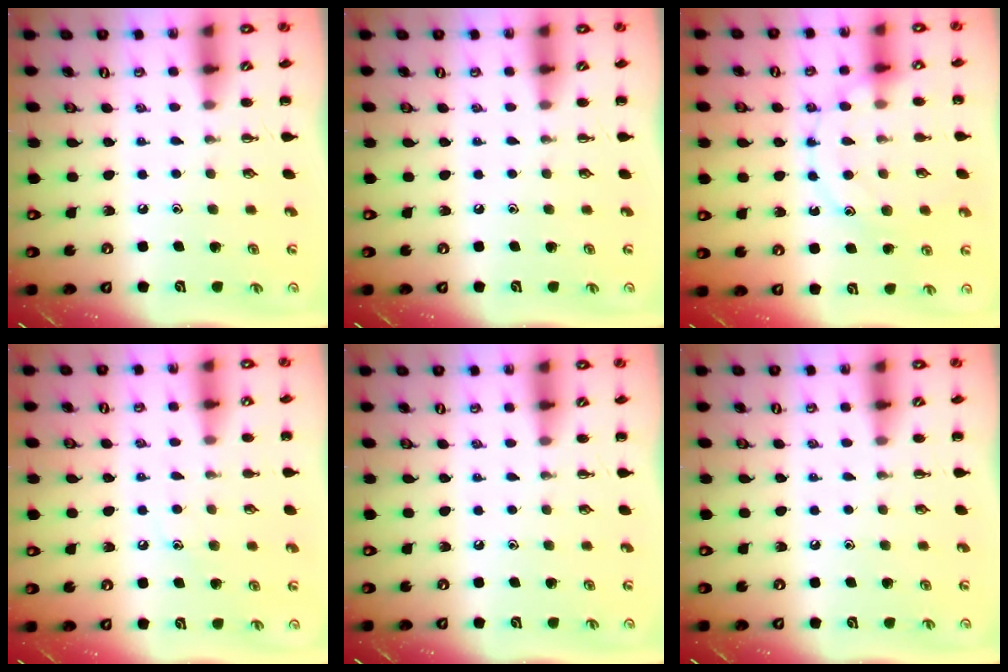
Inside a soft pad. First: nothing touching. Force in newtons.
{"total": 0.0}
{"total": 13.7, "press": 13.7, "slide": 0.4}
{"total": 8.1, "press": 7.9, "slide": 1.8}
{"total": 0.0}
{"total": 3.6, "press": 3.4, "slide": 1.3}